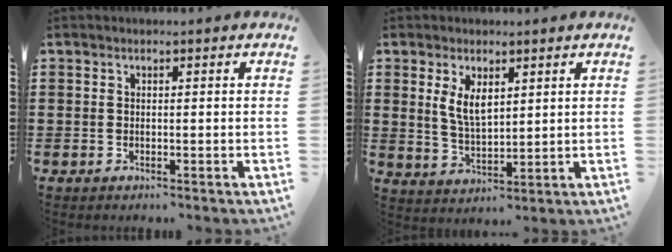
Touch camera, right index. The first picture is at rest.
{"total": 4.8, "force": [1.9, 2.3, 3.8], "torque": [-0.081, 0.004, 0.034]}